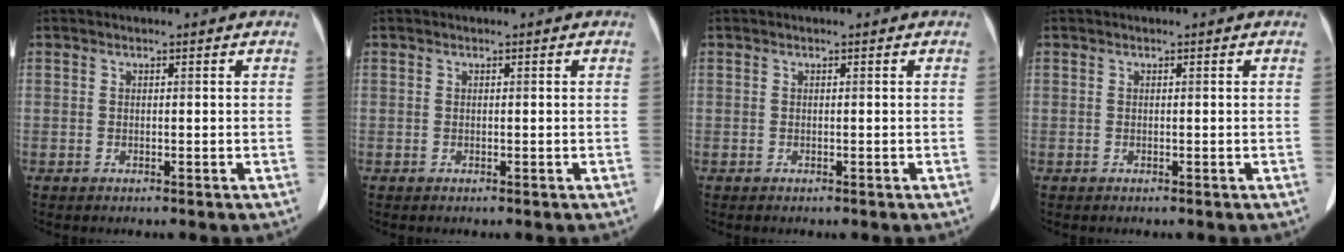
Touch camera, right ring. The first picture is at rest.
{"total": 0.0}
{"total": 0.0}
{"total": 0.0}